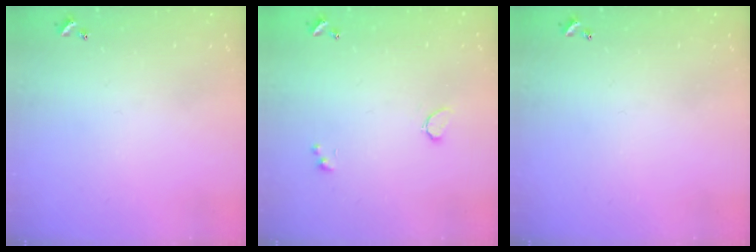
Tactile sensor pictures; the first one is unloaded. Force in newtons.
{"total": 0.8, "press": 0.7, "slide": 0.4}
{"total": 0.0}